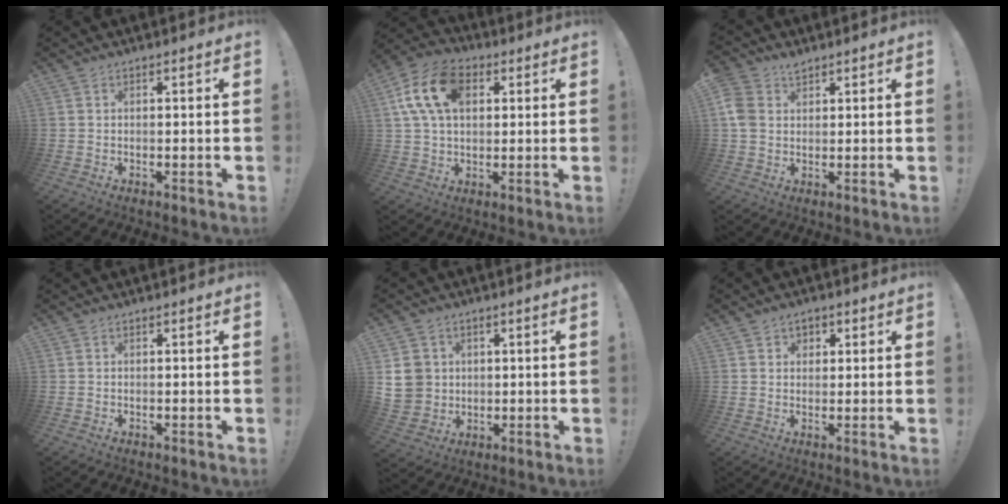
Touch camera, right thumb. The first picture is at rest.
{"total": 15.8, "force": [4.8, 10.6, 10.8], "torque": [-0.184, 0.002, 0.090]}
{"total": 6.5, "force": [2.7, 4.9, 3.2], "torque": [-0.065, -0.006, 0.053]}
{"total": 0.0}
{"total": 8.8, "force": [2.2, 8.0, 2.9], "torque": [-0.054, -0.015, 0.045]}
{"total": 3.3, "force": [1.5, 2.9, 0.6], "torque": [0.004, -0.006, 0.024]}